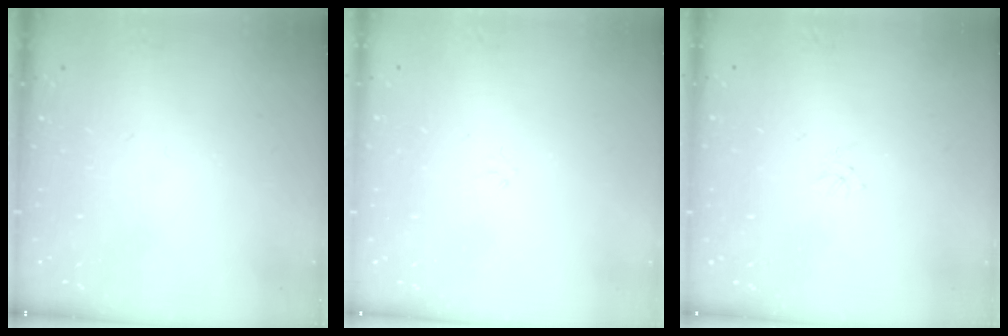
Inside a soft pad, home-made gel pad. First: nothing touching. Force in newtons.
{"total": 0.0}
{"total": 1.1, "press": 1.0, "slide": 0.3}